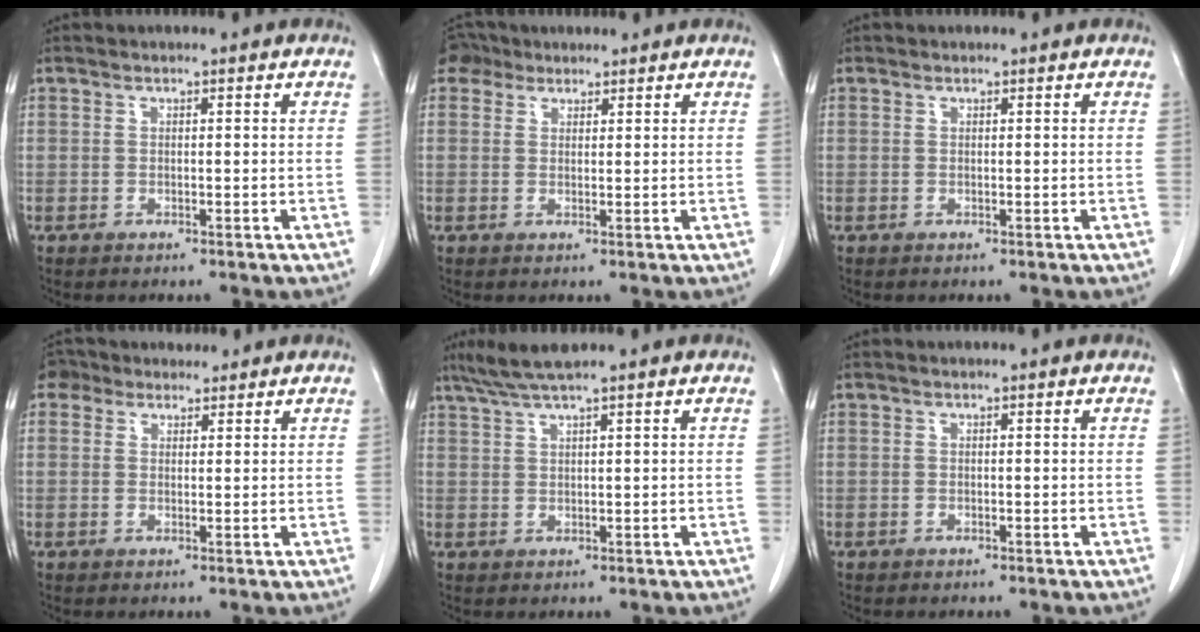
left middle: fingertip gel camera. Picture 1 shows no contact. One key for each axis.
{"total": 3.0, "fx": 2.4, "fy": 1.8, "fz": 0.0, "tx": -0.004, "ty": 0.017, "tz": 0.043}
{"total": 0.0}
{"total": 3.7, "fx": 3.1, "fy": 2.0, "fz": 0.2, "tx": -0.007, "ty": 0.027, "tz": 0.054}
{"total": 4.3, "fx": 3.4, "fy": -0.7, "fz": 2.4, "tx": -0.056, "ty": 0.012, "tz": 0.070}
{"total": 0.0}